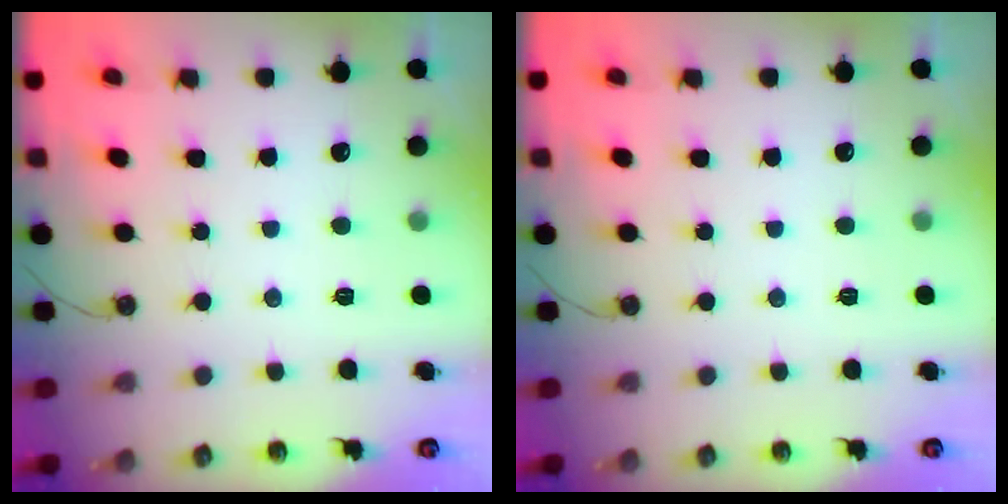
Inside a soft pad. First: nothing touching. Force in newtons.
{"total": 0.0}